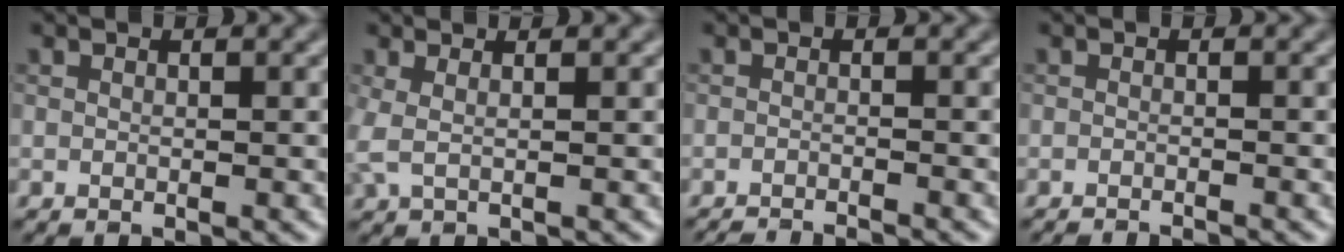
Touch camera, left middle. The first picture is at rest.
{"total": 1.6, "force": [0.6, 0.5, 1.4], "torque": [-0.027, 0.003, 0.008]}
{"total": 4.1, "force": [-3.9, 0.6, 1.1], "torque": [-0.010, -0.005, -0.056]}
{"total": 2.5, "force": [-2.3, 0.4, 0.8], "torque": [-0.007, 0.000, -0.035]}